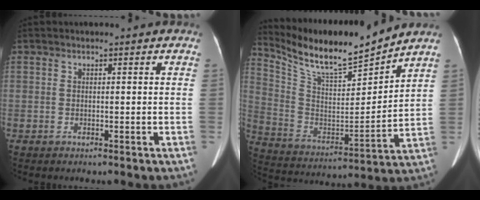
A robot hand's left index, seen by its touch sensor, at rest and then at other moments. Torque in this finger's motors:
{"motor_torque": [0.64, -1.05, 0.16, 0.03]}